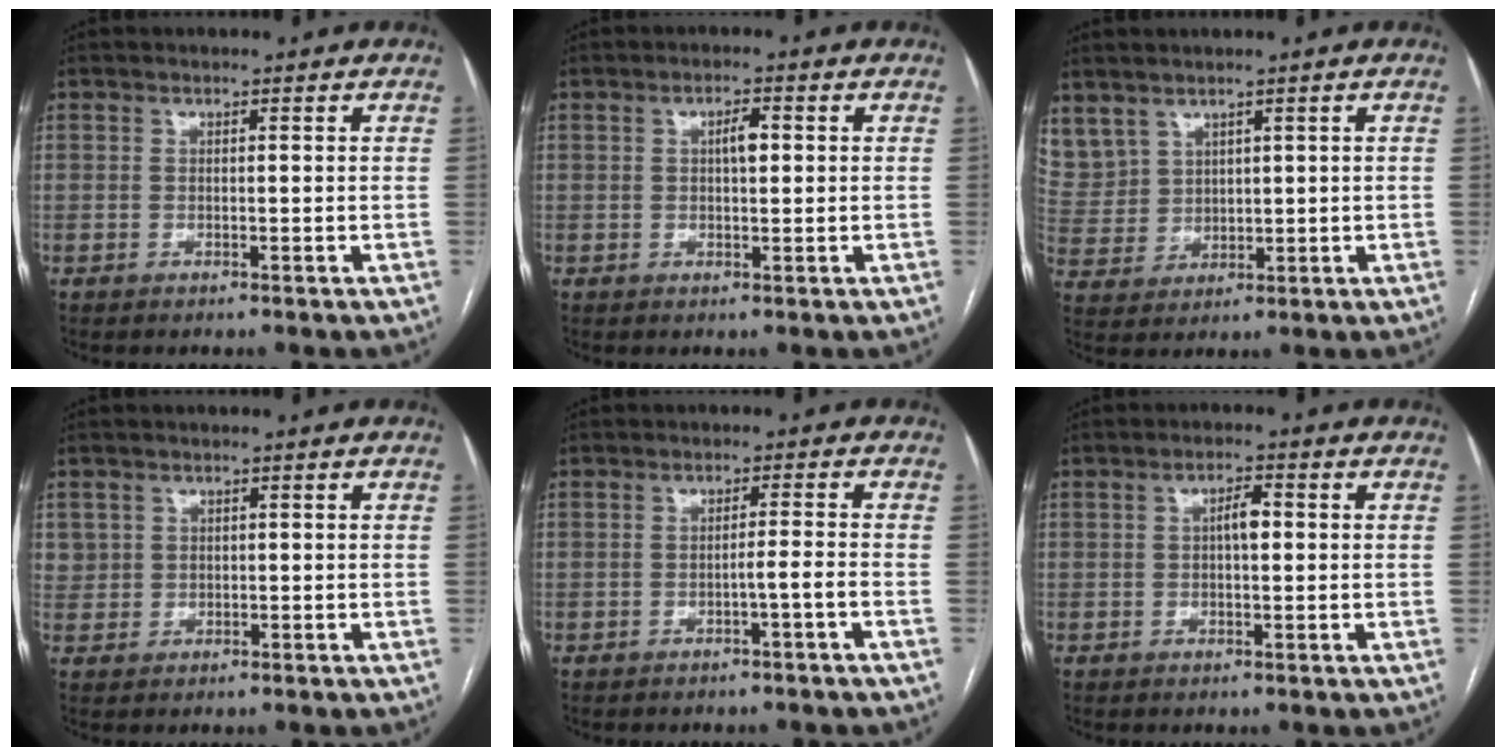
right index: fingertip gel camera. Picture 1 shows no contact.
{"total": 2.7, "force": [0.5, 0.9, 2.5], "torque": [-0.040, 0.005, 0.008]}
{"total": 10.1, "force": [6.0, 7.7, 2.6], "torque": [-0.089, 0.028, 0.151]}
{"total": 2.3, "force": [0.8, 2.2, 0.0], "torque": [0.016, 0.007, 0.013]}
{"total": 2.1, "force": [-1.2, -0.6, 1.6], "torque": [-0.023, 0.001, -0.022]}
{"total": 2.9, "force": [0.3, 0.9, 2.7], "torque": [-0.044, 0.007, 0.003]}